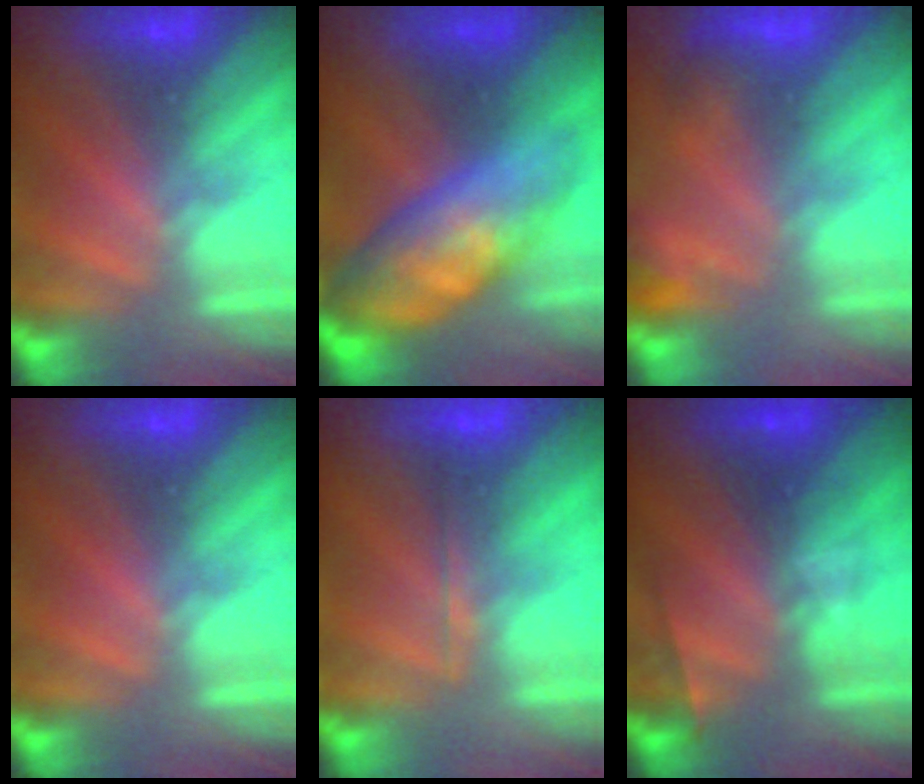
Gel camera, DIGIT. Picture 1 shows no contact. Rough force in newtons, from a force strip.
{"total": 9.0}
{"total": 4.8}
{"total": 0.0}
{"total": 1.7}
{"total": 2.3}